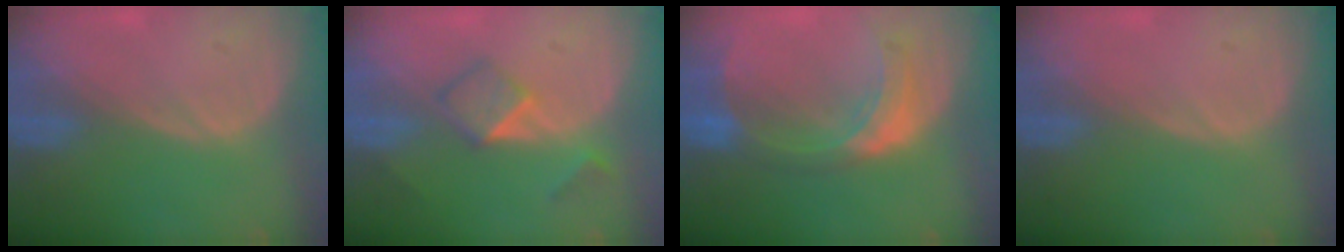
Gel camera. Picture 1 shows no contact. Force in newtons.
{"total": 5.2, "press": 4.4, "slide": 2.7}
{"total": 8.1, "press": 7.2, "slide": 3.8}
{"total": 0.0}